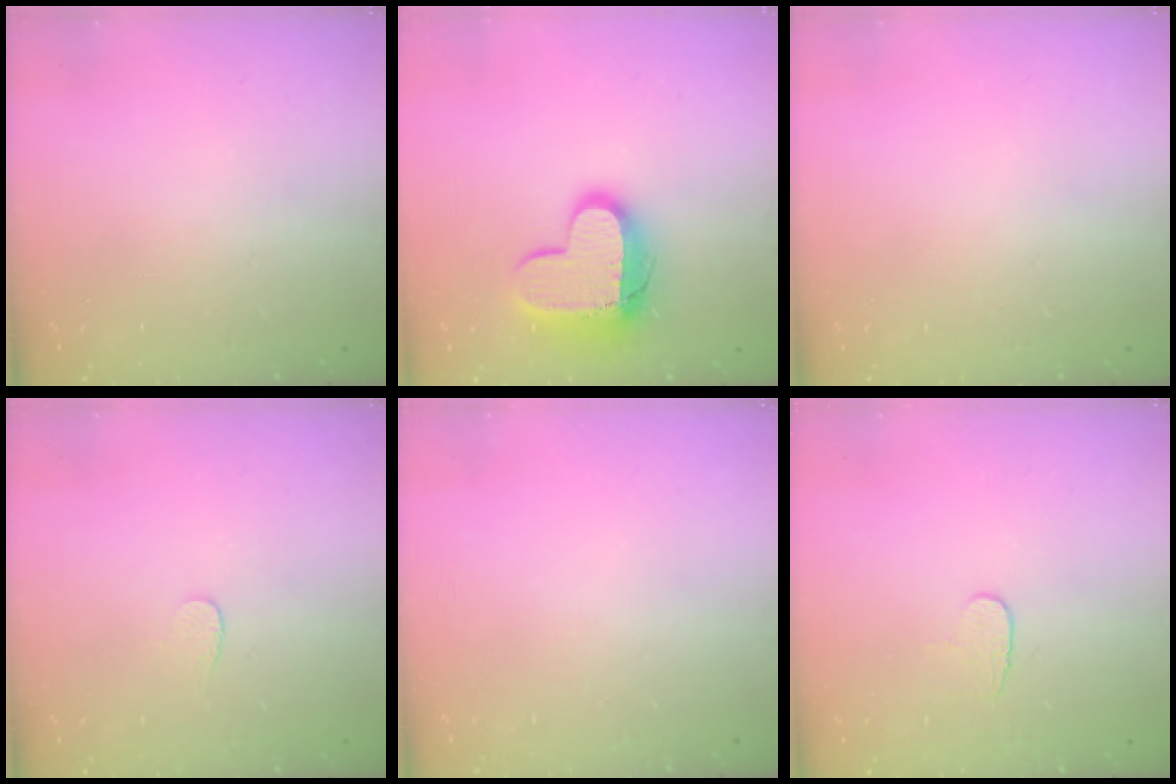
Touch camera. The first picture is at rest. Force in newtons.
{"total": 12.7, "press": 12.7, "slide": 0.9}
{"total": 0.0}
{"total": 3.3, "press": 3.3, "slide": 0.4}
{"total": 0.0}
{"total": 4.3, "press": 4.2, "slide": 0.4}